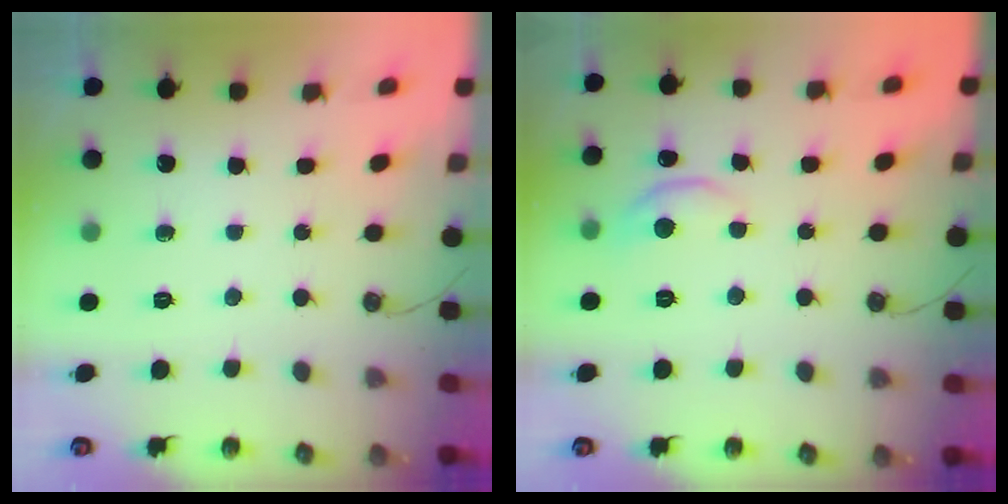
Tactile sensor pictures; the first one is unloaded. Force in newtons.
{"total": 4.0, "press": 3.9, "slide": 0.6}